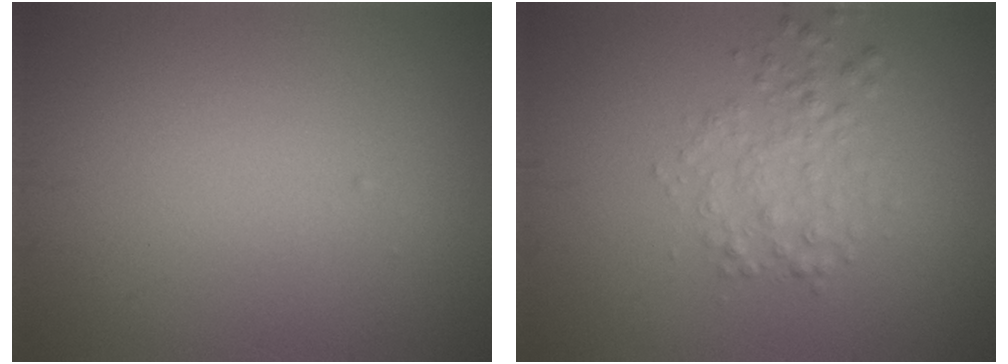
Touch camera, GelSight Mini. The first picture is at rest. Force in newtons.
{"total": 2.4, "press": 2.4, "slide": 0.1}